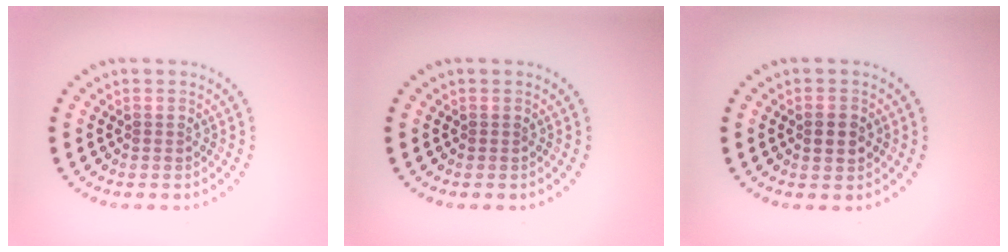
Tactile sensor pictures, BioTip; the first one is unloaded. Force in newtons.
{"total": 0.0}
{"total": 2.4, "press": 2.4, "slide": 0.1}